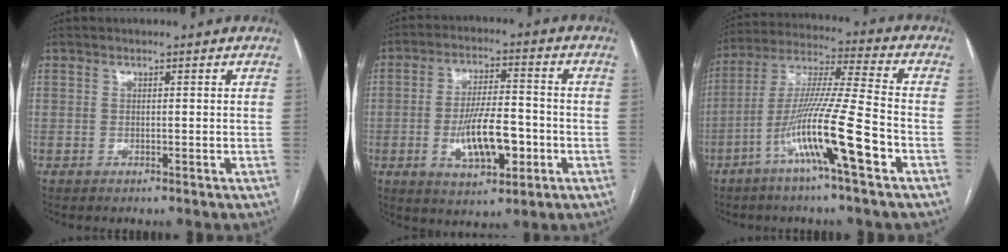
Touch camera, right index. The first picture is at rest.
{"total": 10.7, "force": [-2.8, 3.7, 9.6], "torque": [-0.177, 0.005, -0.042]}
{"total": 14.5, "force": [-6.2, -0.7, 13.1], "torque": [-0.256, -0.004, -0.118]}